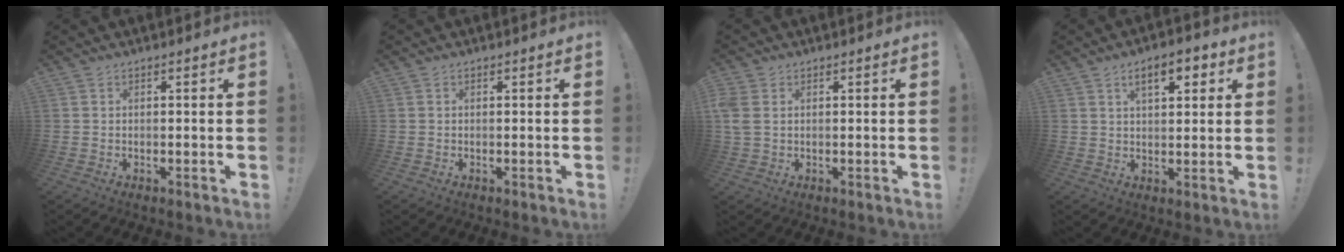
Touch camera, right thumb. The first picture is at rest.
{"total": 0.0}
{"total": 4.3, "force": [1.1, 3.1, 2.8], "torque": [-0.070, 0.003, 0.022]}
{"total": 7.7, "force": [3.7, 3.2, 5.9], "torque": [-0.080, -0.008, 0.059]}